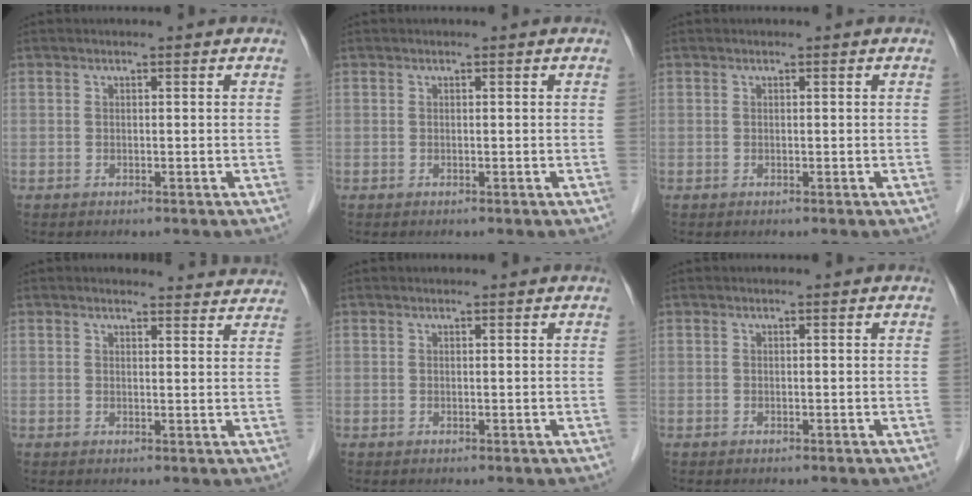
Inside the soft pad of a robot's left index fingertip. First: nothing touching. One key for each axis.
{"total": 0.0}
{"total": 0.0}
{"total": 10.1, "fx": 9.8, "fy": 1.7, "fz": 1.5, "tx": 0.010, "ty": 0.002, "tz": 0.089}
{"total": 1.0, "fx": 1.0, "fy": 0.0, "fz": 0.3, "tx": -0.009, "ty": 0.014, "tz": 0.018}
{"total": 0.0}